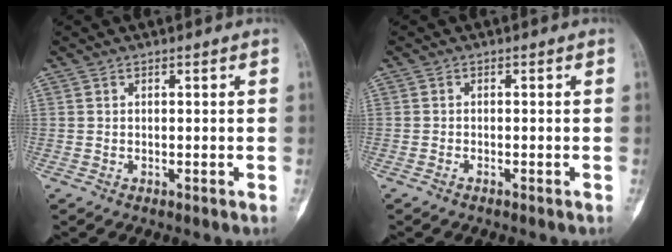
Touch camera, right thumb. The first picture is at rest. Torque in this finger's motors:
{"motor_torque": [-0.30, -0.11, -0.30, 0.11, 0.05]}